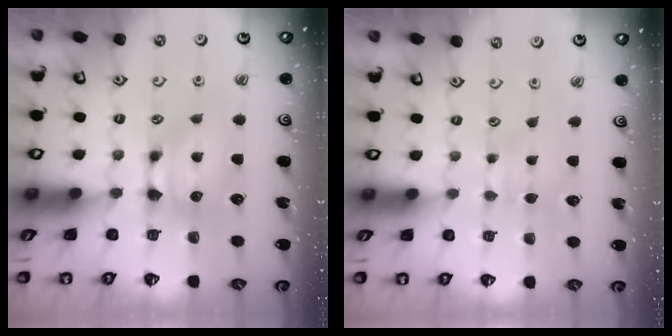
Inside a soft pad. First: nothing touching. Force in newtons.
{"total": 3.1, "press": 3.1, "slide": 0.3}